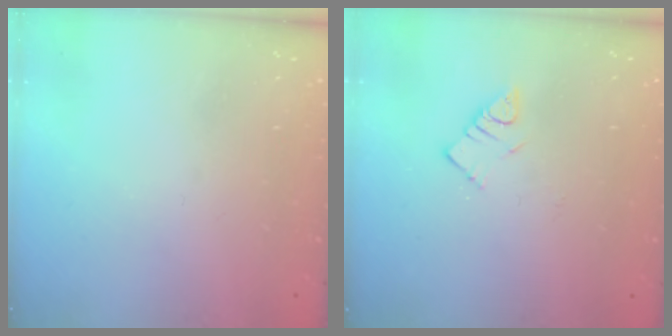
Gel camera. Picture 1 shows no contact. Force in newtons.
{"total": 3.8, "press": 3.7, "slide": 0.5}